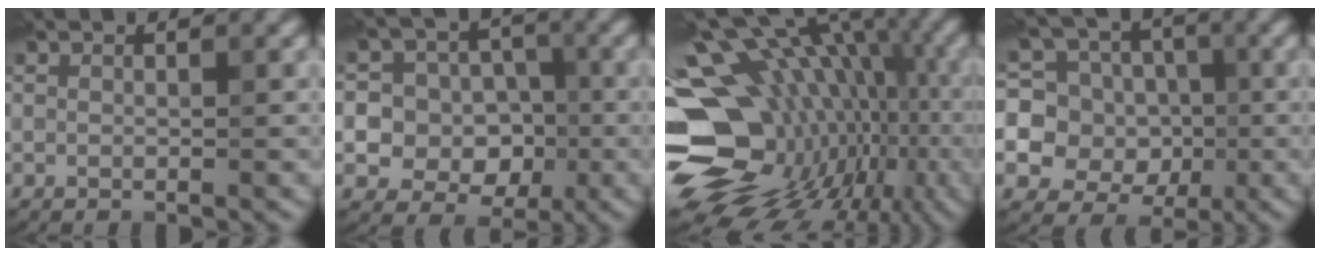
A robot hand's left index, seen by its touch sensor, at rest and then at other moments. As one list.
[{"total": 10.4, "force": [-1.1, 9.9, 3.1], "torque": [-0.080, 0.028, -0.038]}, {"total": 18.8, "force": [-4.3, 13.6, 12.2], "torque": [-0.179, 0.013, -0.039]}, {"total": 12.9, "force": [-0.5, 12.4, 3.4], "torque": [-0.122, 0.021, -0.031]}]